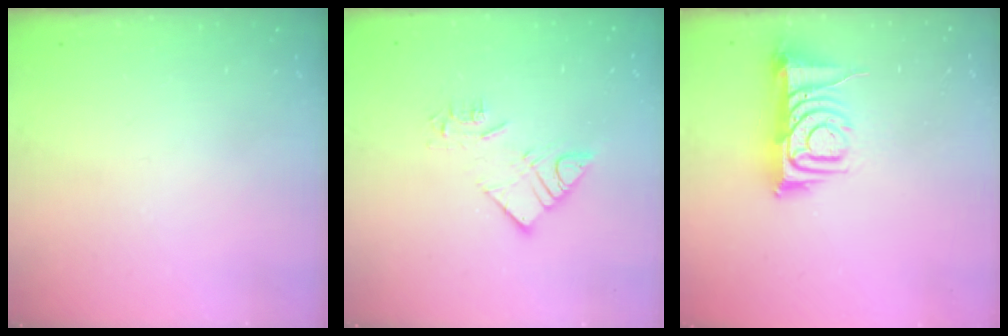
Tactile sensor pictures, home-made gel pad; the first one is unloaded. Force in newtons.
{"total": 9.0, "press": 9.0, "slide": 0.4}
{"total": 9.4, "press": 9.4, "slide": 1.1}